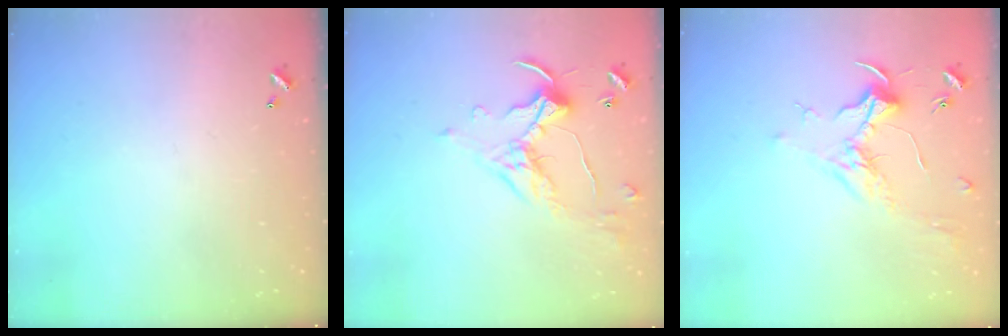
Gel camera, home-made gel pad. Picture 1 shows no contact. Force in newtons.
{"total": 1.1, "press": 1.1, "slide": 0.1}
{"total": 1.8, "press": 1.6, "slide": 0.8}